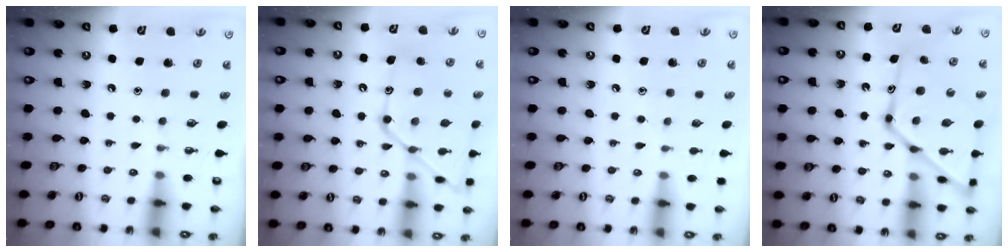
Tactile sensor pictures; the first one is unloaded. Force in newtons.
{"total": 19.7, "press": 19.7, "slide": 1.4}
{"total": 4.0, "press": 4.0, "slide": 0.6}
{"total": 23.0, "press": 22.9, "slide": 1.8}